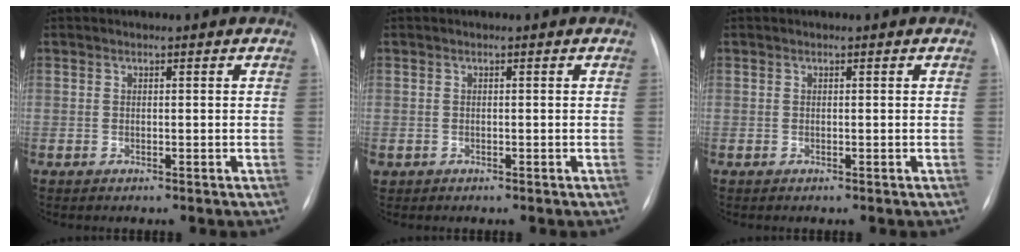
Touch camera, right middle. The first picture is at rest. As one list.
[{"total": 0.6, "force": [-0.2, 0.5, 0.1], "torque": [-0.004, 0.004, 0.005]}, {"total": 0.0}]